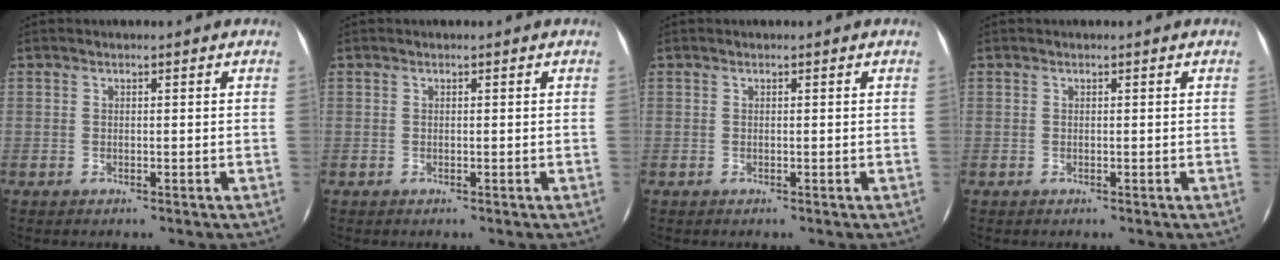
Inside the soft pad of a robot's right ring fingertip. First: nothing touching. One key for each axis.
{"total": 0.0}
{"total": 0.0}
{"total": 0.0}